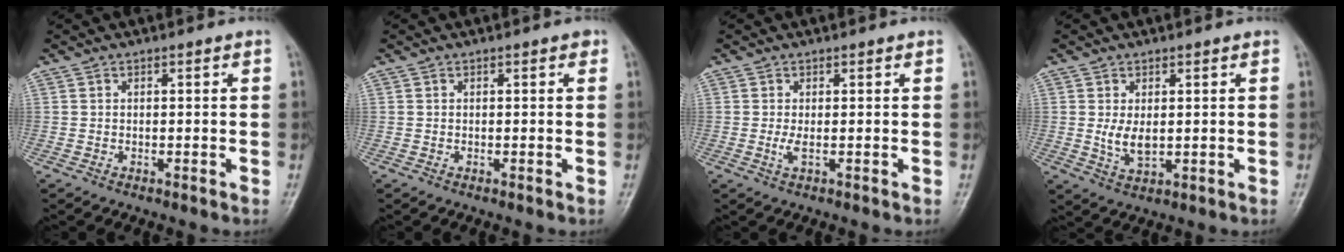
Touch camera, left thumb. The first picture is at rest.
{"total": 0.6, "force": [0.3, 0.3, 0.4], "torque": [-0.002, 0.000, 0.000]}
{"total": 1.6, "force": [0.1, 0.5, 1.5], "torque": [-0.034, -0.005, 0.005]}
{"total": 4.0, "force": [0.5, 2.2, 3.3], "torque": [-0.057, -0.012, 0.018]}